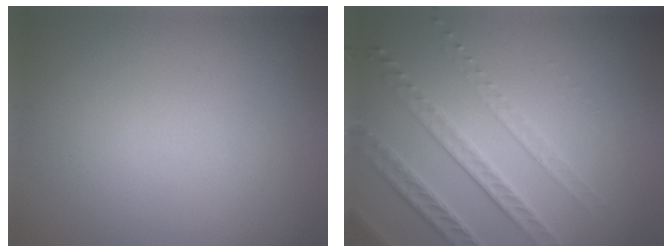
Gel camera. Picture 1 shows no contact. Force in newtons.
{"total": 3.5, "press": 3.2, "slide": 1.4}